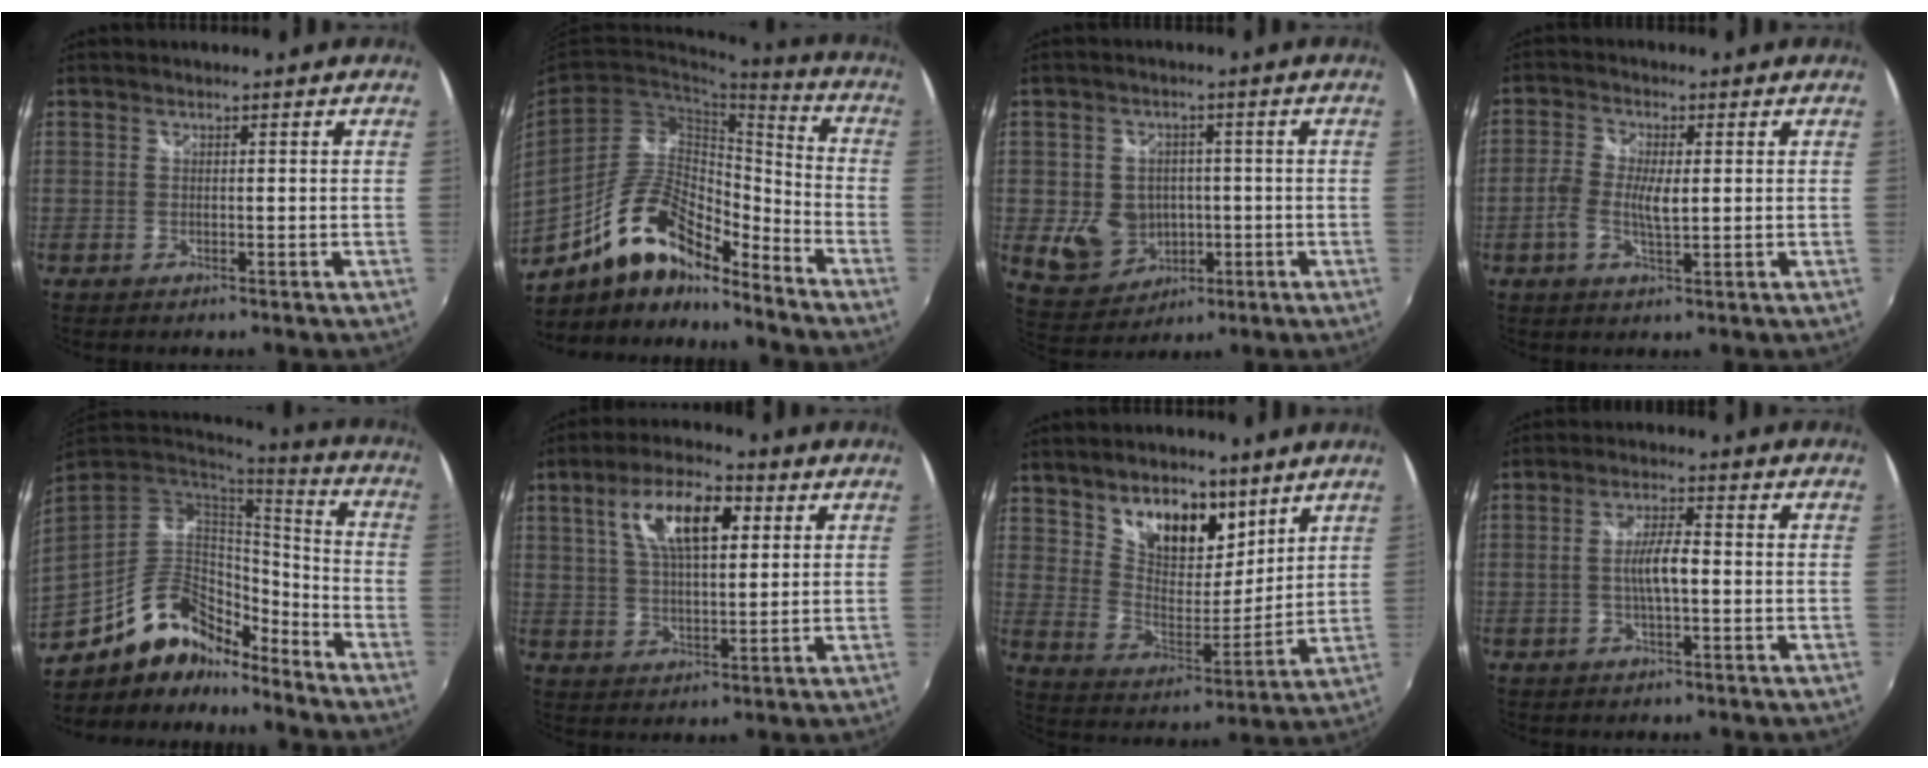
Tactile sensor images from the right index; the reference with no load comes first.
{"total": 17.0, "force": [-12.4, 6.8, 9.5], "torque": [-0.184, 0.019, -0.216]}
{"total": 9.4, "force": [-1.6, 8.1, 4.6], "torque": [-0.111, 0.000, -0.006]}
{"total": 5.4, "force": [-0.4, 2.1, 4.9], "torque": [-0.104, 0.000, -0.014]}
{"total": 18.5, "force": [-12.8, 10.0, 8.9], "torque": [-0.198, 0.022, -0.208]}
{"total": 12.0, "force": [4.3, 4.9, 10.1], "torque": [-0.181, 0.023, 0.075]}
{"total": 14.0, "force": [8.9, 7.9, 7.3], "torque": [-0.116, 0.007, 0.161]}
{"total": 5.5, "force": [-0.7, 1.2, 5.3], "torque": [-0.097, 0.003, -0.010]}